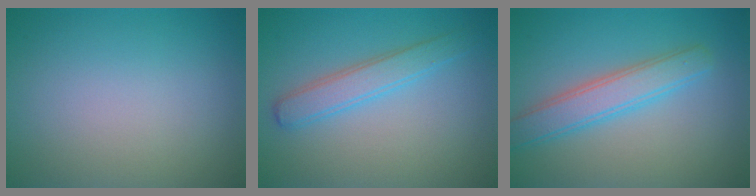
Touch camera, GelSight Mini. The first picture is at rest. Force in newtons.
{"total": 2.8, "press": 2.8, "slide": 0.1}
{"total": 3.8, "press": 3.8, "slide": 0.1}